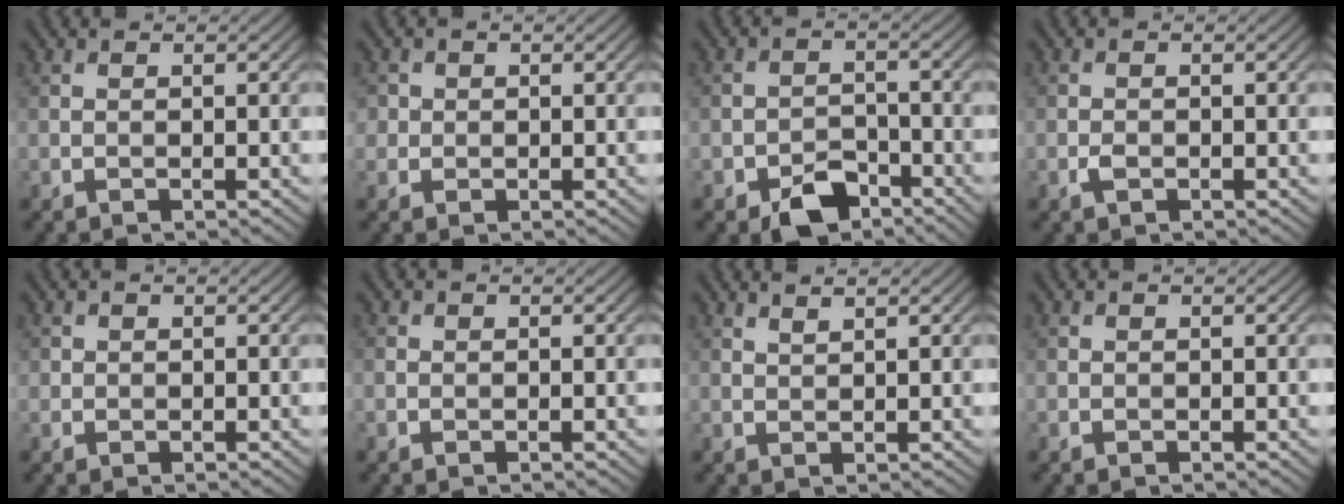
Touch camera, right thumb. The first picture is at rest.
{"total": 1.6, "force": [0.3, 1.5, 0.2], "torque": [-0.001, -0.003, 0.003]}
{"total": 5.0, "force": [-3.5, 2.6, 2.4], "torque": [-0.038, -0.001, -0.069]}
{"total": 1.0, "force": [-0.5, 0.6, 0.7], "torque": [-0.015, 0.000, -0.010]}
{"total": 0.8, "force": [0.2, 0.8, 0.1], "torque": [-0.001, -0.004, 0.003]}
{"total": 0.6, "force": [0.0, 0.6, 0.2], "torque": [-0.002, -0.003, -0.003]}
{"total": 1.4, "force": [1.2, 0.0, 0.7], "torque": [-0.015, 0.000, 0.025]}
{"total": 0.0}